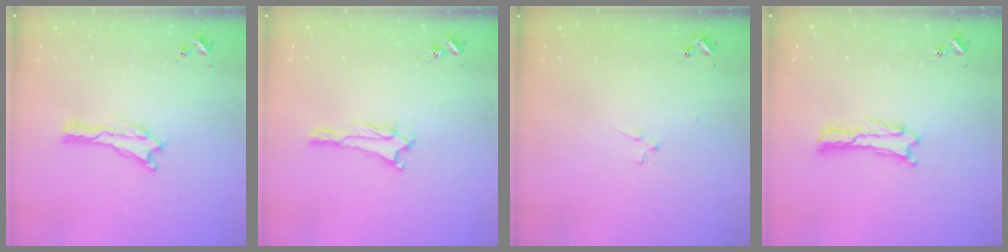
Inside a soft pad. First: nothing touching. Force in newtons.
{"total": 1.7, "press": 1.7, "slide": 0.2}
{"total": 1.1, "press": 1.1, "slide": 0.1}
{"total": 0.6, "press": 0.5, "slide": 0.2}